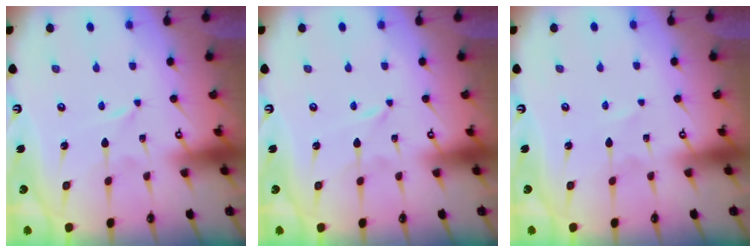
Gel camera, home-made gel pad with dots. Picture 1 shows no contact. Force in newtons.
{"total": 0.0}
{"total": 0.9, "press": 0.9, "slide": 0.2}